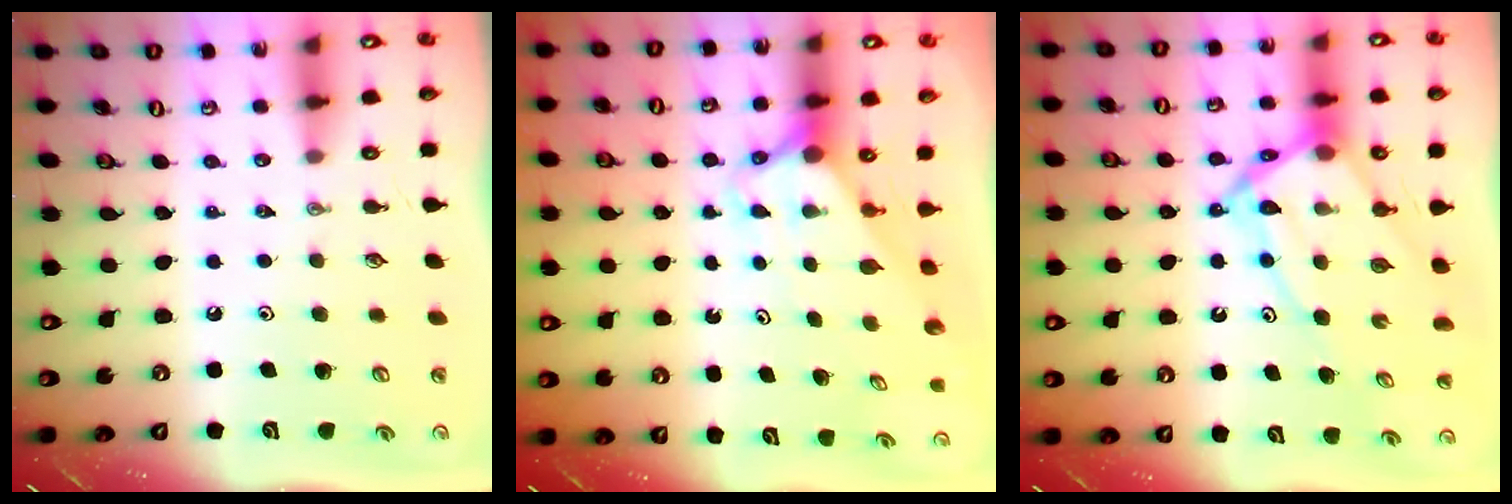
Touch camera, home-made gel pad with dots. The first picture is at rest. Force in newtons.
{"total": 2.6, "press": 2.6, "slide": 0.0}
{"total": 13.7, "press": 13.6, "slide": 1.1}